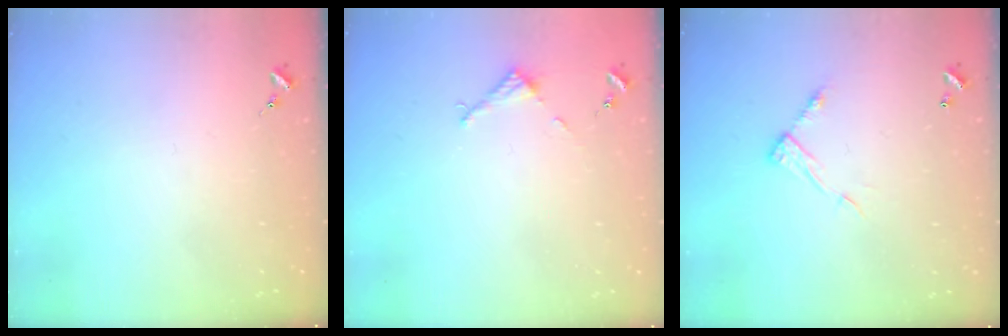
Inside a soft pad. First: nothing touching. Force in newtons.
{"total": 2.7, "press": 2.7, "slide": 0.2}
{"total": 7.6, "press": 7.6, "slide": 0.1}